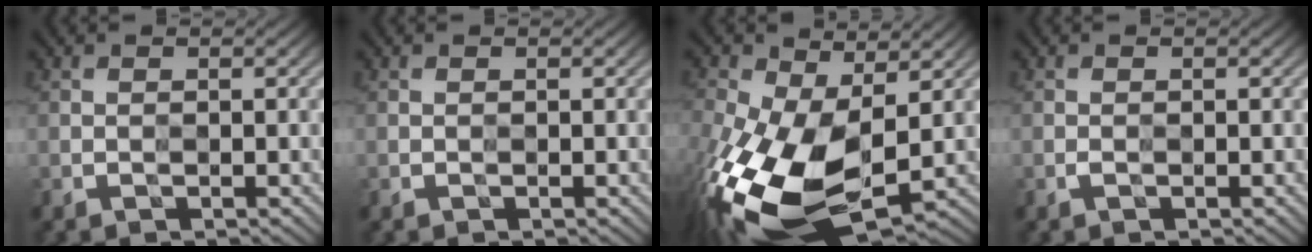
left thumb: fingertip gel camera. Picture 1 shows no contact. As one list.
[{"total": 0.0}, {"total": 15.9, "force": [-2.9, 8.8, 12.9], "torque": [-0.304, -0.037, -0.041]}, {"total": 0.0}]